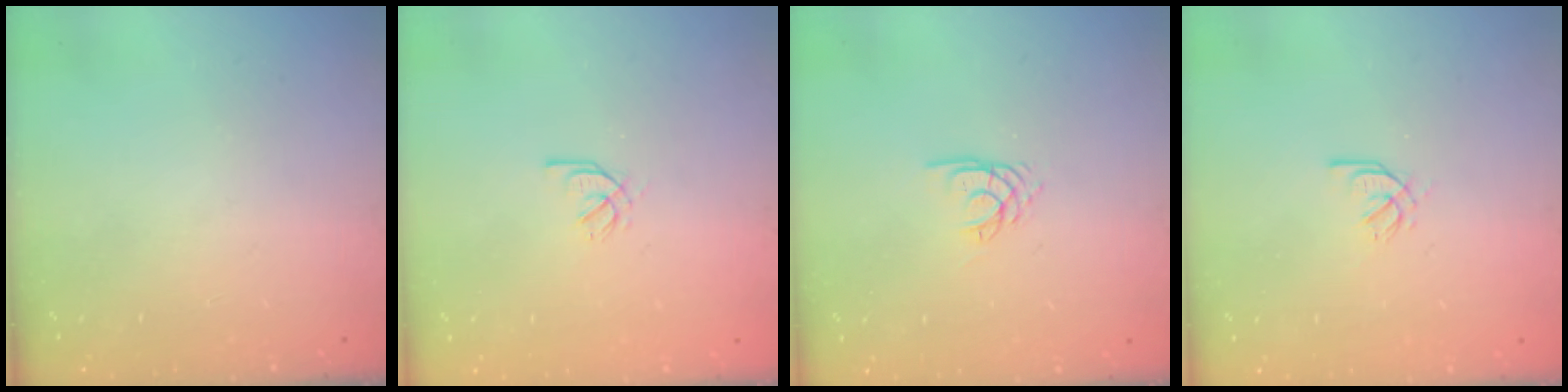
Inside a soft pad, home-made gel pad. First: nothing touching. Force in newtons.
{"total": 1.5, "press": 1.4, "slide": 0.2}
{"total": 2.0, "press": 2.0, "slide": 0.2}
{"total": 1.6, "press": 1.5, "slide": 0.3}